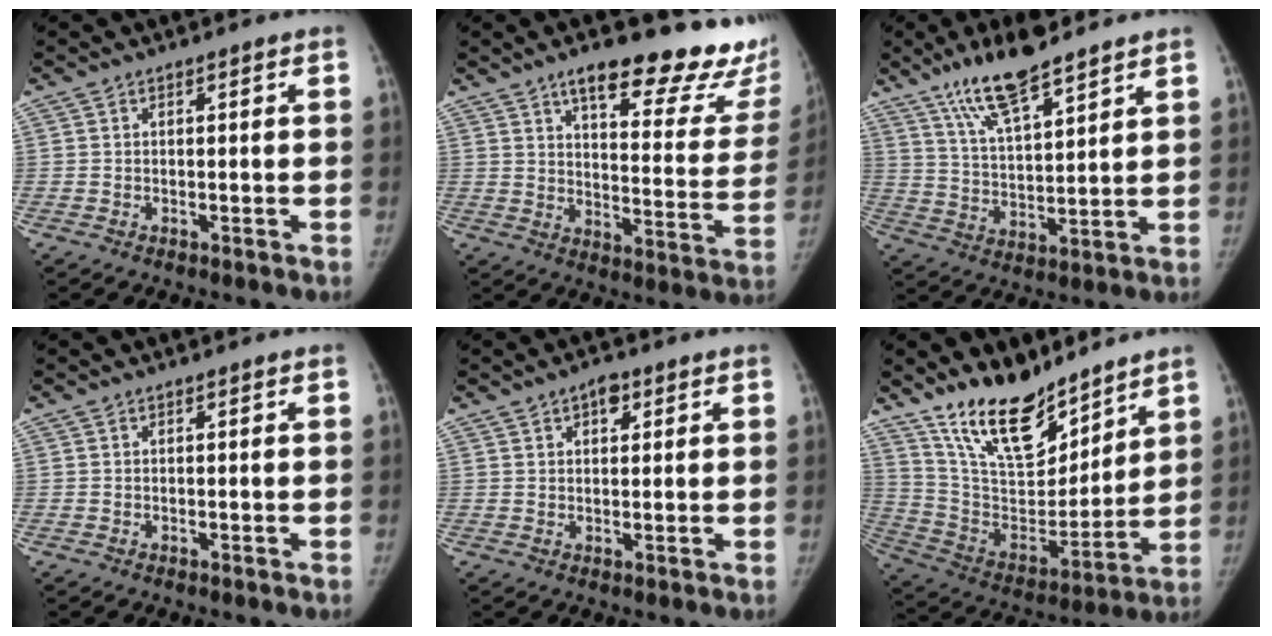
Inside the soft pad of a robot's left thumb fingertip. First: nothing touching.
{"total": 25.3, "force": [18.1, 7.7, 15.9], "torque": [-0.165, -0.093, 0.230]}
{"total": 12.5, "force": [9.1, 2.9, 8.1], "torque": [-0.136, -0.044, 0.173]}
{"total": 0.0}
{"total": 3.3, "force": [1.8, 1.9, 2.1], "torque": [-0.016, -0.005, 0.026]}
{"total": 19.6, "force": [14.6, 8.0, 10.3], "torque": [-0.130, -0.093, 0.269]}